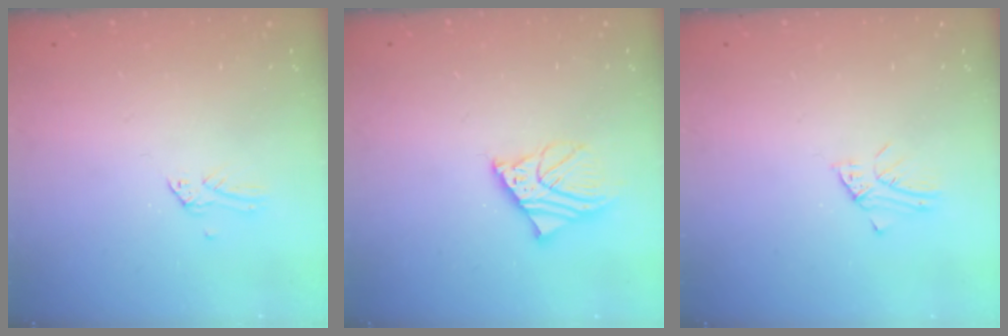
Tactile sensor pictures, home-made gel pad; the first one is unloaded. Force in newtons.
{"total": 8.4, "press": 8.4, "slide": 1.0}
{"total": 2.1, "press": 2.1, "slide": 0.1}